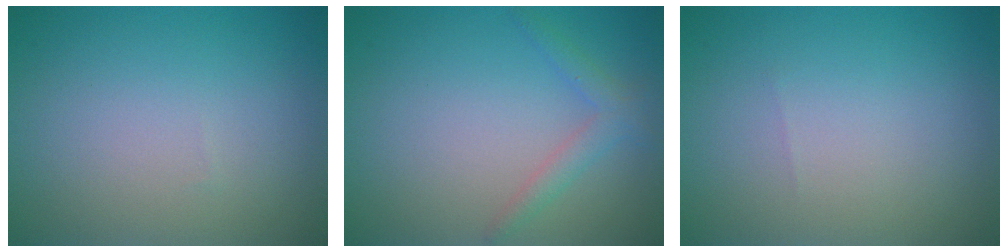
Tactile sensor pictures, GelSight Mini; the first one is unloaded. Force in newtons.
{"total": 1.8, "press": 1.8, "slide": 0.1}
{"total": 0.0}